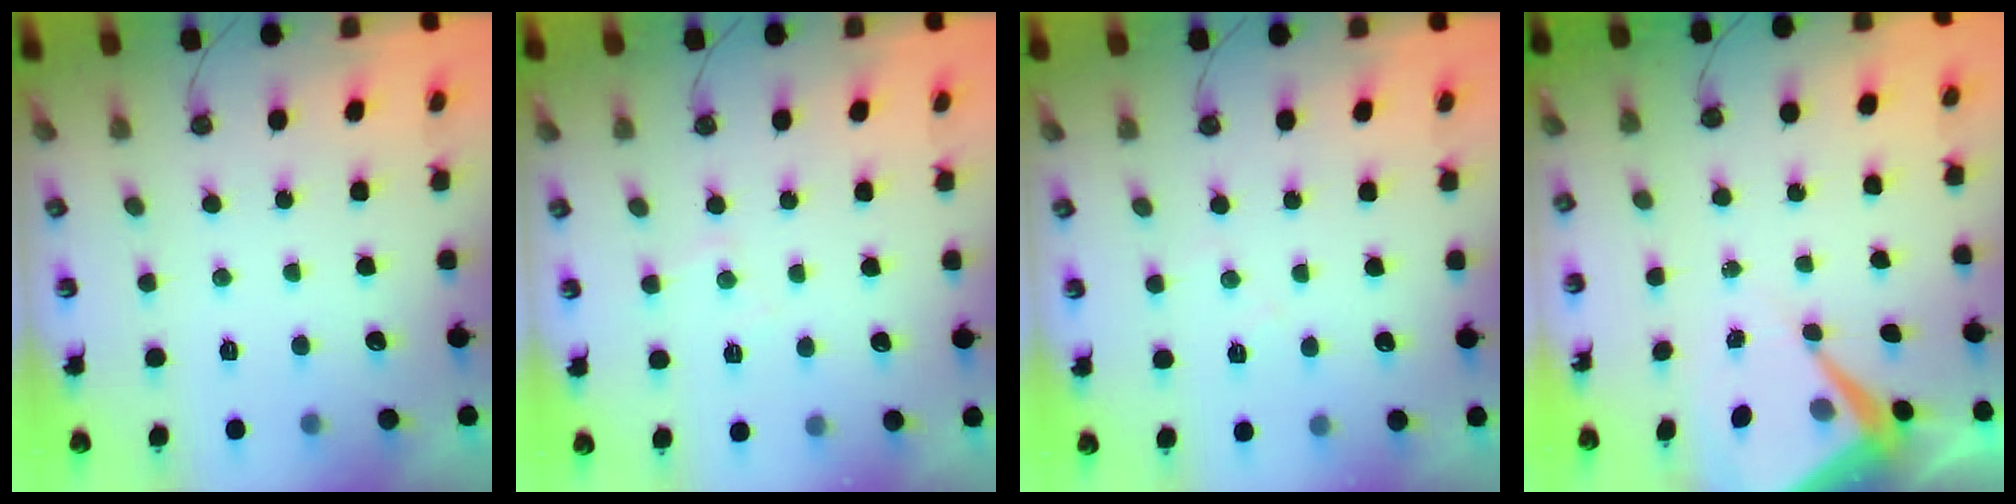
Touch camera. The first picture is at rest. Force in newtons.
{"total": 4.6, "press": 4.6, "slide": 0.7}
{"total": 6.1, "press": 6.0, "slide": 1.0}
{"total": 7.0, "press": 7.0, "slide": 0.6}